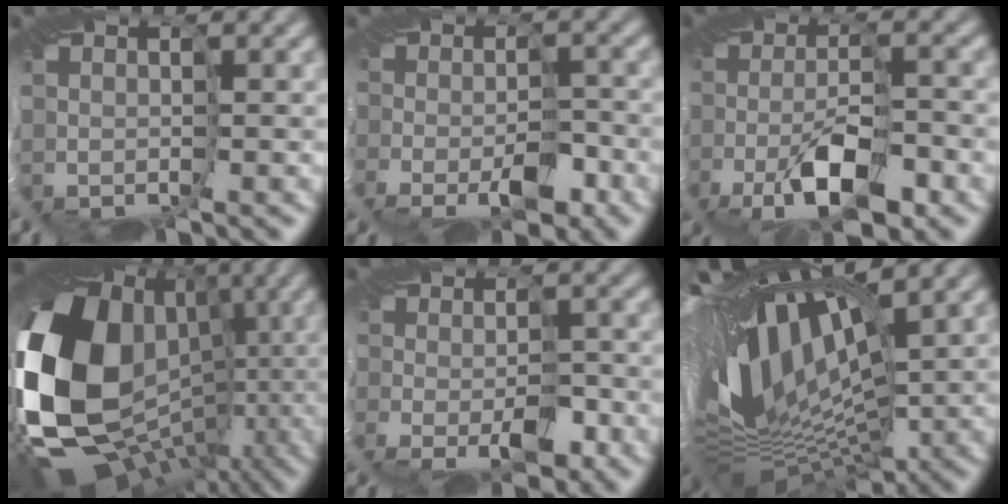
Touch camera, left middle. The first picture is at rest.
{"total": 1.6, "force": [-1.4, 0.4, 0.5], "torque": [0.008, -0.003, -0.025]}
{"total": 4.4, "force": [-2.4, 0.8, 3.6], "torque": [-0.062, -0.004, -0.042]}
{"total": 16.9, "force": [-2.7, 12.6, 11.0], "torque": [-0.218, -0.020, -0.051]}
{"total": 1.2, "force": [-1.2, 0.2, 0.3], "torque": [0.009, -0.004, -0.020]}
{"total": 15.2, "force": [0.8, 7.3, 13.3], "torque": [-0.232, -0.016, 0.022]}